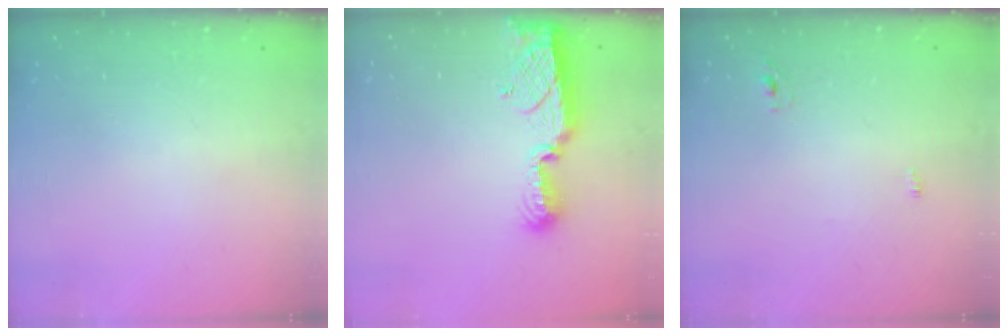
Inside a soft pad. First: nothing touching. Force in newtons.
{"total": 10.8, "press": 10.5, "slide": 2.5}
{"total": 2.3, "press": 2.1, "slide": 1.0}